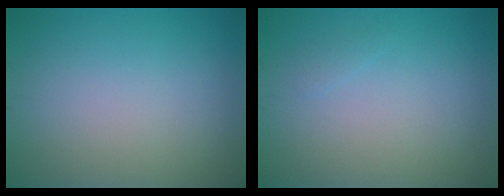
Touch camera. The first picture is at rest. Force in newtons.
{"total": 0.5, "press": 0.5, "slide": 0.1}